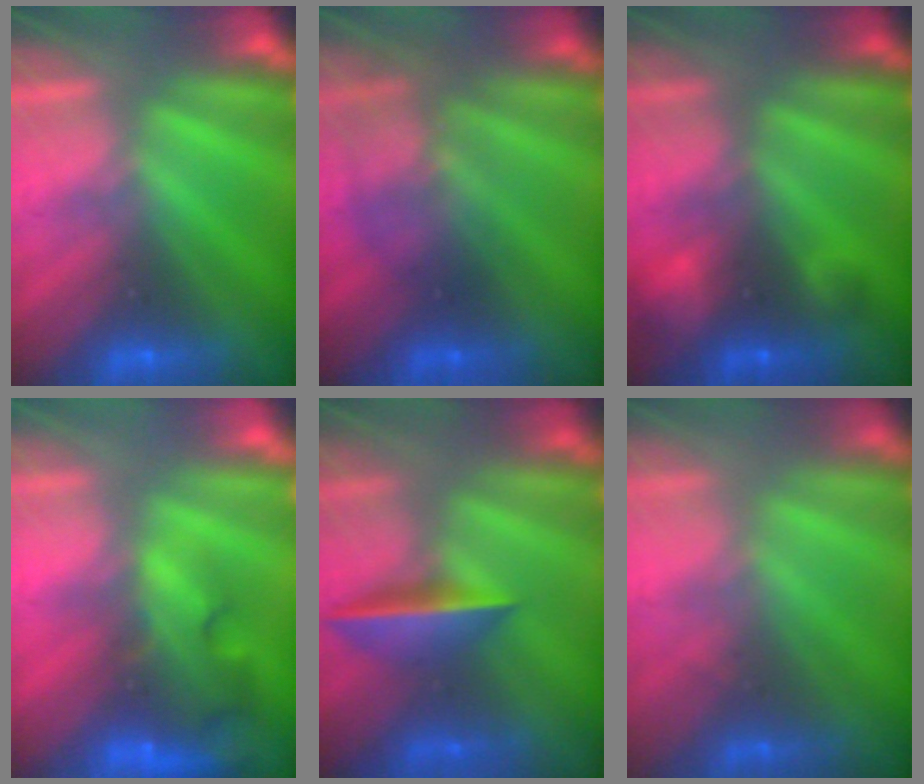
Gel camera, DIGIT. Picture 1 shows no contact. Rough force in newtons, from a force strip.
{"total": 2.2}
{"total": 2.3}
{"total": 7.4}
{"total": 1.2}
{"total": 1.8}